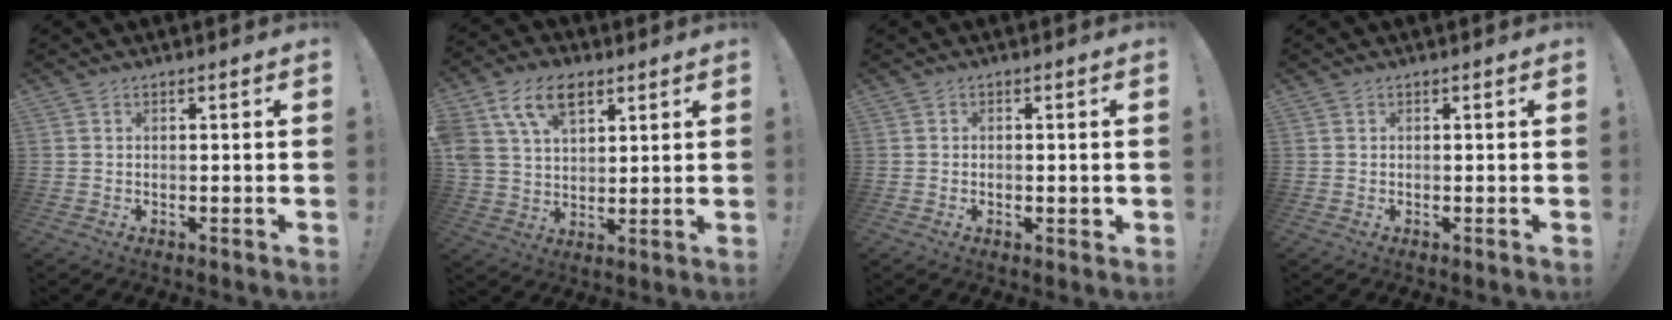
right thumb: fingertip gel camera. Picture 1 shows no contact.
{"total": 13.7, "force": [7.2, 8.8, 7.7], "torque": [-0.149, -0.020, 0.138]}
{"total": 1.7, "force": [-0.3, 1.0, 1.4], "torque": [-0.020, 0.002, -0.004]}
{"total": 0.0}